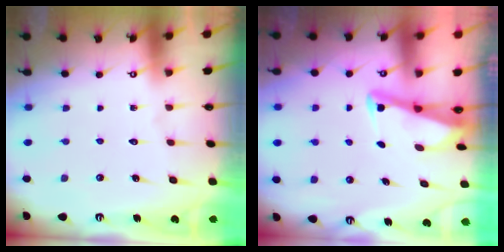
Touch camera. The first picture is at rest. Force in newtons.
{"total": 2.7, "press": 2.7, "slide": 0.4}